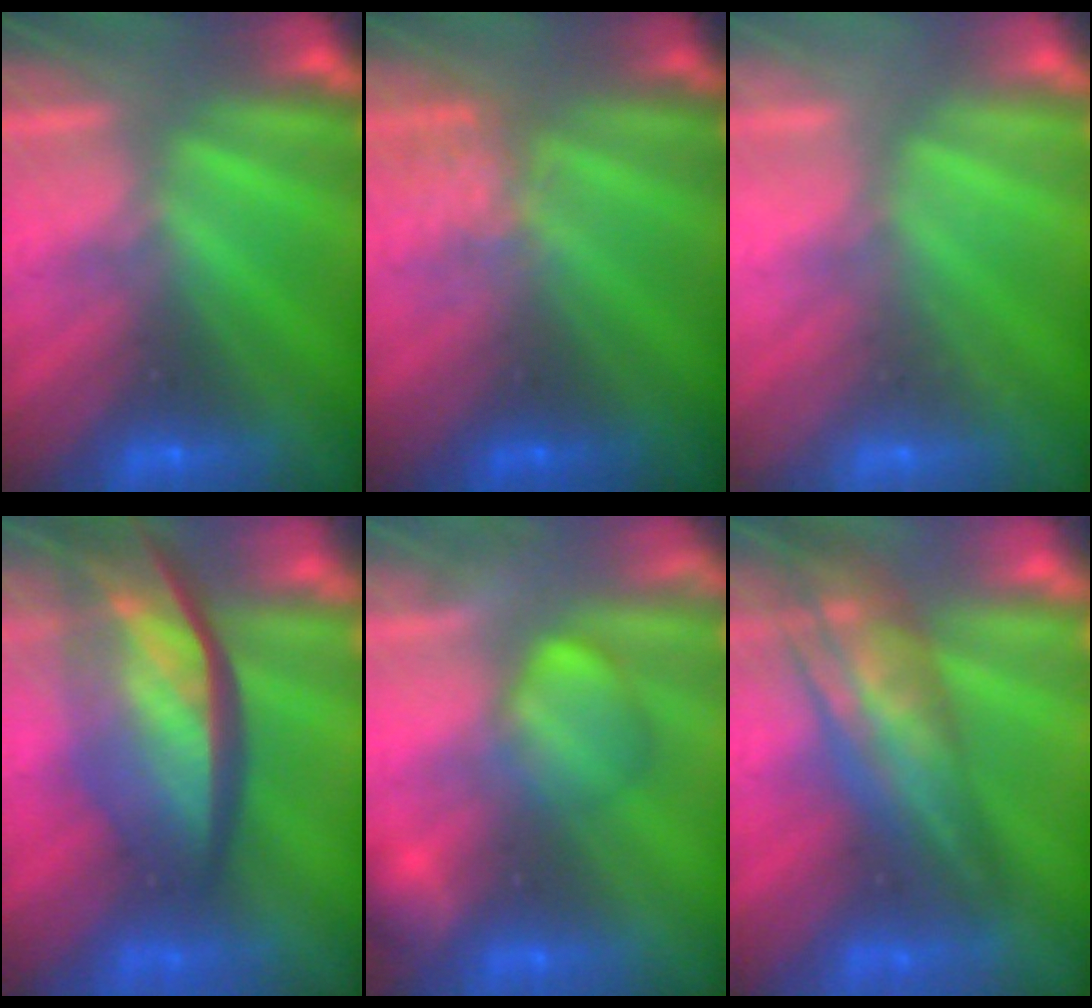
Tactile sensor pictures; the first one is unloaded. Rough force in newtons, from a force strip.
{"total": 2.5}
{"total": 2.3}
{"total": 7.8}
{"total": 2.4}
{"total": 7.4}